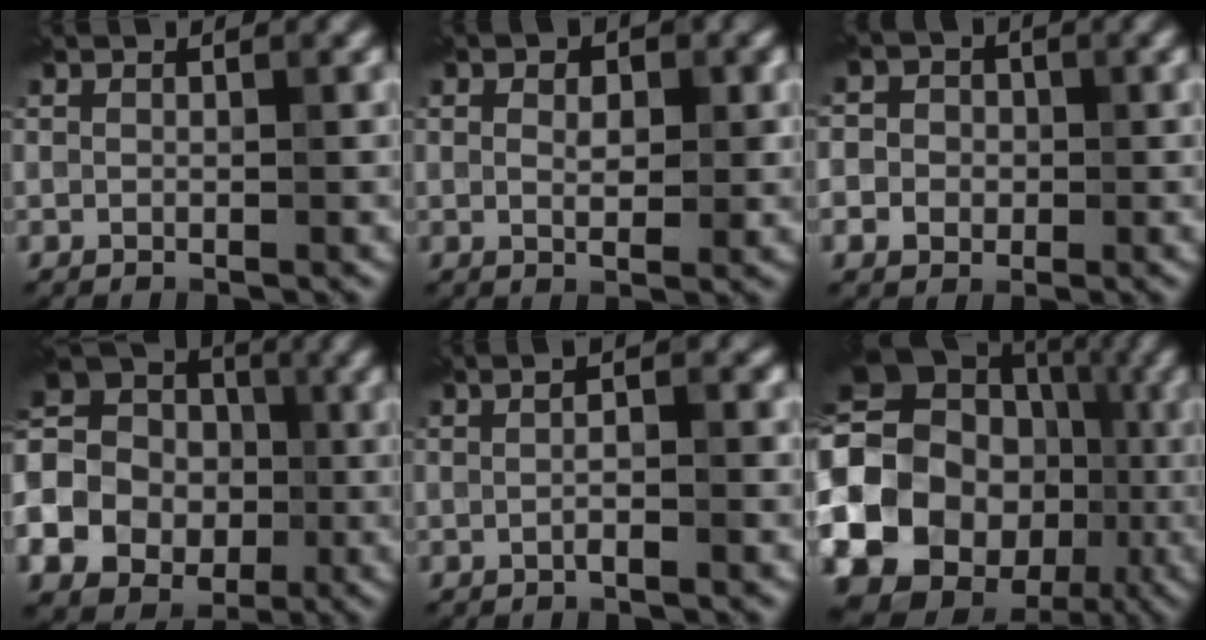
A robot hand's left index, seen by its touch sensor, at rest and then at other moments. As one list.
[{"total": 2.7, "force": [0.7, 1.6, 2.0], "torque": [-0.017, -0.002, 0.005]}, {"total": 4.5, "force": [0.0, 4.1, 1.7], "torque": [-0.008, 0.017, -0.026]}, {"total": 17.3, "force": [-2.9, 15.8, 6.6], "torque": [-0.184, 0.001, -0.088]}, {"total": 2.7, "force": [0.2, 0.8, 2.6], "torque": [-0.020, -0.002, -0.011]}, {"total": 23.0, "force": [-4.8, 20.4, 9.5], "torque": [-0.187, -0.023, -0.114]}]